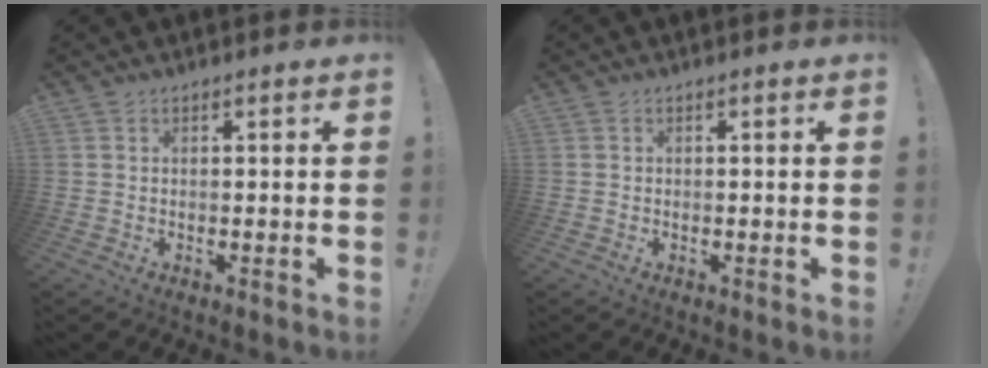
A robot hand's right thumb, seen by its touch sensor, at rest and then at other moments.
{"total": 0.0}